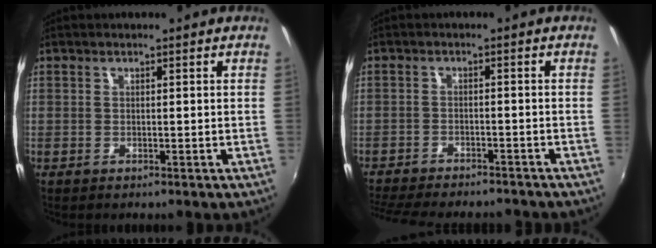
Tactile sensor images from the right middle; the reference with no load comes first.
{"total": 14.1, "force": [-12.4, 3.5, 5.9], "torque": [-0.135, -0.027, -0.186]}